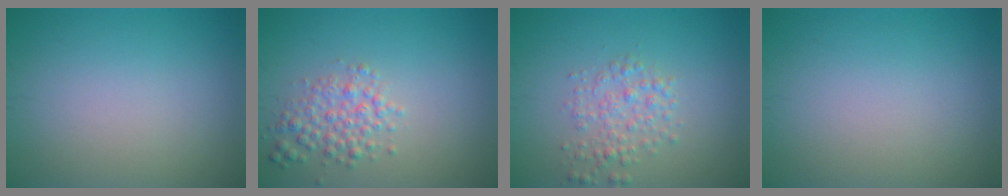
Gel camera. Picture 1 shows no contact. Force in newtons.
{"total": 2.8, "press": 2.8, "slide": 0.1}
{"total": 2.5, "press": 2.5, "slide": 0.1}
{"total": 0.0}